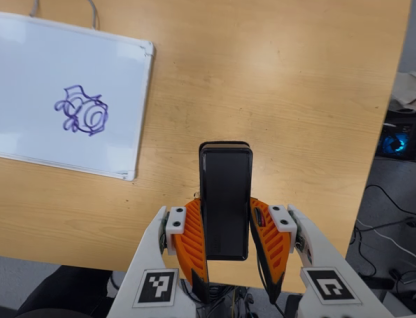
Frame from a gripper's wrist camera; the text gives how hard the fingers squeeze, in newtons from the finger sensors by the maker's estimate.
{"total": 5.4, "left": 3.6, "right": 7.3}